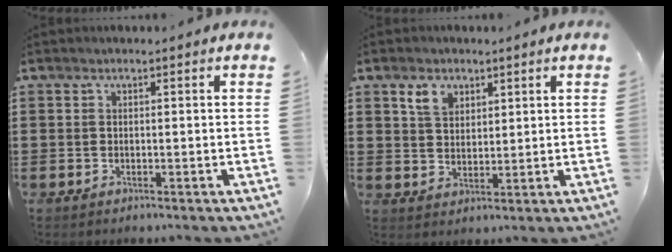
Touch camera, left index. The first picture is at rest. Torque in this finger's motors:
{"motor_torque": [1.07, -0.15, 0.29, 0.05]}